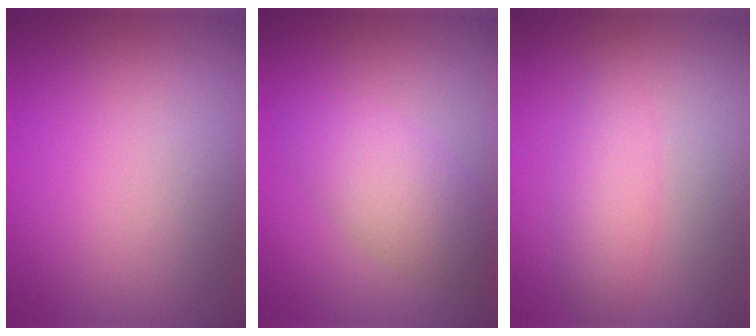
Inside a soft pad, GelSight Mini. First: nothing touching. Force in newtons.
{"total": 4.0, "press": 4.0, "slide": 0.0}
{"total": 2.4, "press": 2.4, "slide": 0.0}